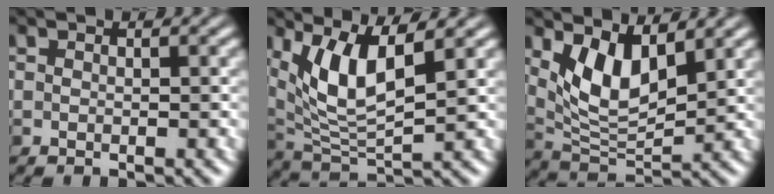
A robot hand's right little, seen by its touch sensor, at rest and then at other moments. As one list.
[{"total": 6.4, "force": [2.3, 2.0, 5.6], "torque": [-0.119, -0.006, 0.044]}, {"total": 5.3, "force": [2.0, 2.4, 4.3], "torque": [-0.087, -0.015, 0.038]}]